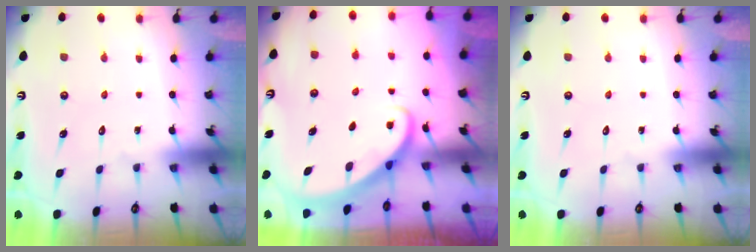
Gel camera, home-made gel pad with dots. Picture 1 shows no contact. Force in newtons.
{"total": 2.7, "press": 2.7, "slide": 0.2}
{"total": 0.0}